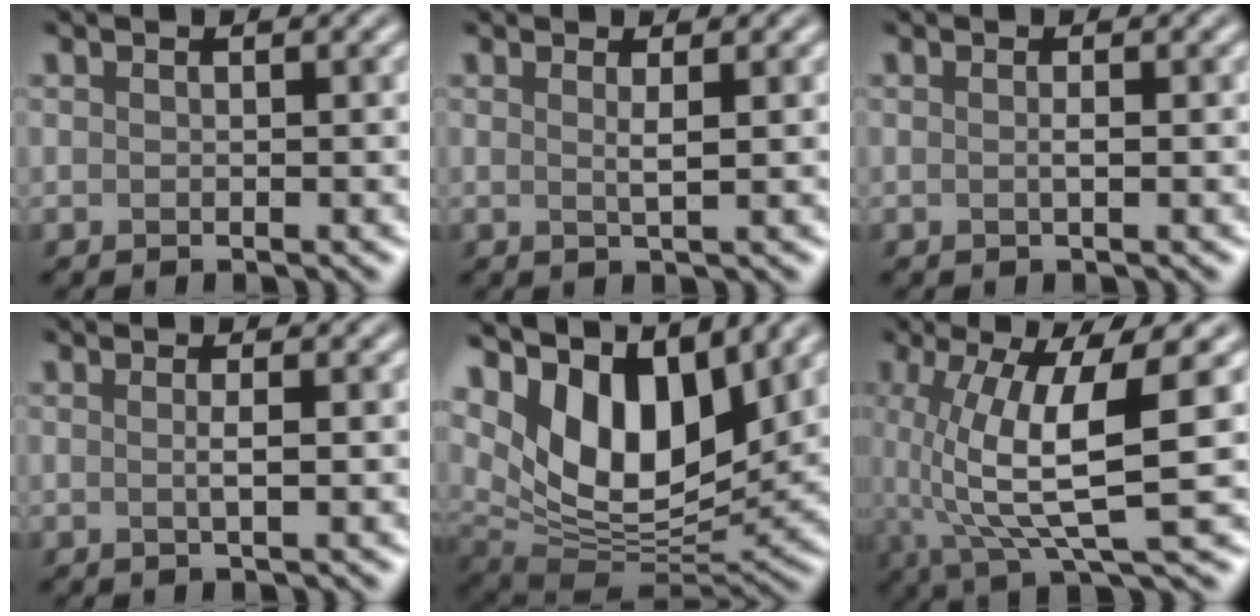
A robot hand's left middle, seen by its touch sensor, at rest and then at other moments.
{"total": 0.7, "force": [-0.1, -0.3, 0.6], "torque": [-0.023, 0.005, 0.008]}
{"total": 0.6, "force": [-0.5, -0.2, 0.4], "torque": [-0.012, 0.002, -0.002]}
{"total": 0.9, "force": [-0.5, -0.2, 0.7], "torque": [-0.022, 0.006, 0.000]}
{"total": 10.3, "force": [5.0, 5.1, 7.4], "torque": [-0.153, 0.006, 0.107]}
{"total": 8.1, "force": [-1.0, 1.6, 7.9], "torque": [-0.162, 0.005, 0.002]}